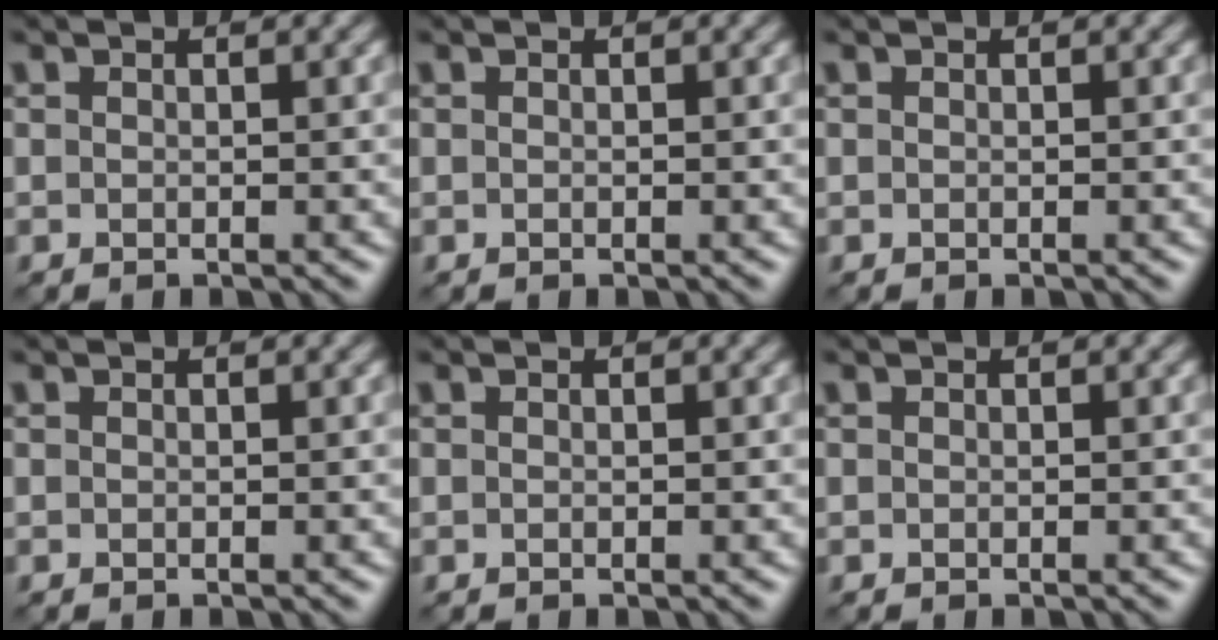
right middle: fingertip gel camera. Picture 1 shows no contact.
{"total": 0.0}
{"total": 0.0}
{"total": 0.0}
{"total": 0.0}
{"total": 0.0}